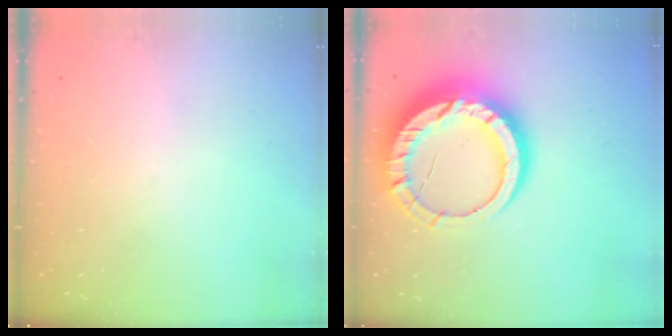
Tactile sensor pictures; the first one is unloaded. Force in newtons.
{"total": 17.9, "press": 17.9, "slide": 1.4}